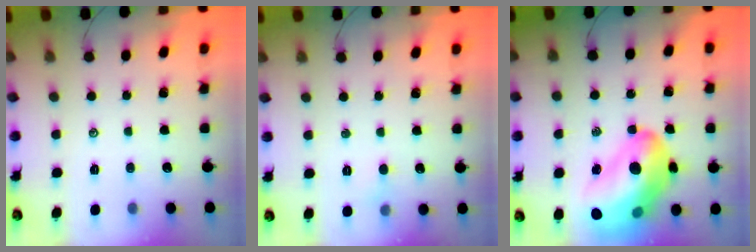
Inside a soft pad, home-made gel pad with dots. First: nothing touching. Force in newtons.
{"total": 2.8, "press": 2.6, "slide": 1.0}
{"total": 26.0, "press": 25.3, "slide": 5.6}